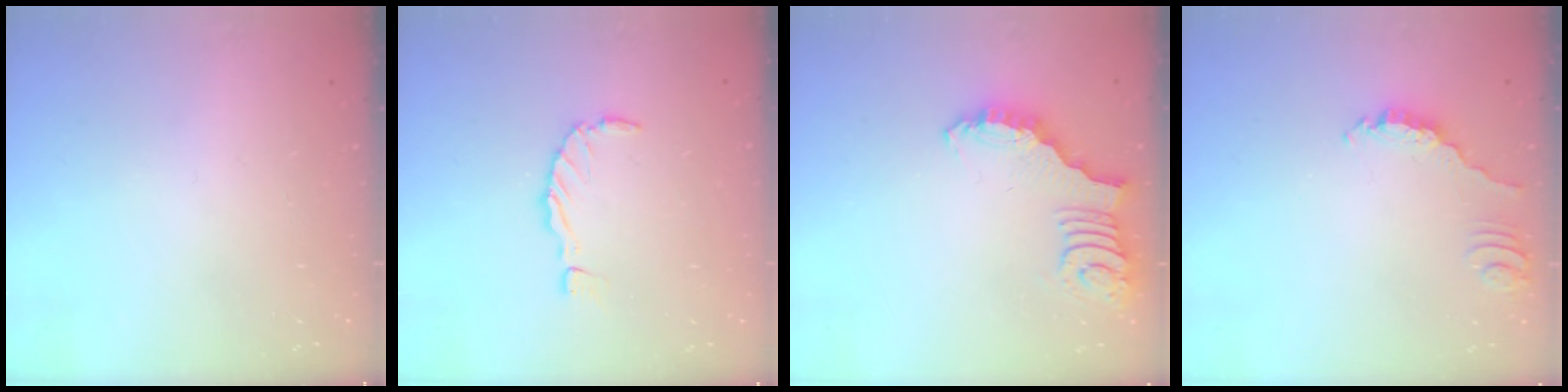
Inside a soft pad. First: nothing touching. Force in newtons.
{"total": 0.0}
{"total": 2.5, "press": 2.5, "slide": 0.5}
{"total": 2.3, "press": 2.3, "slide": 0.2}